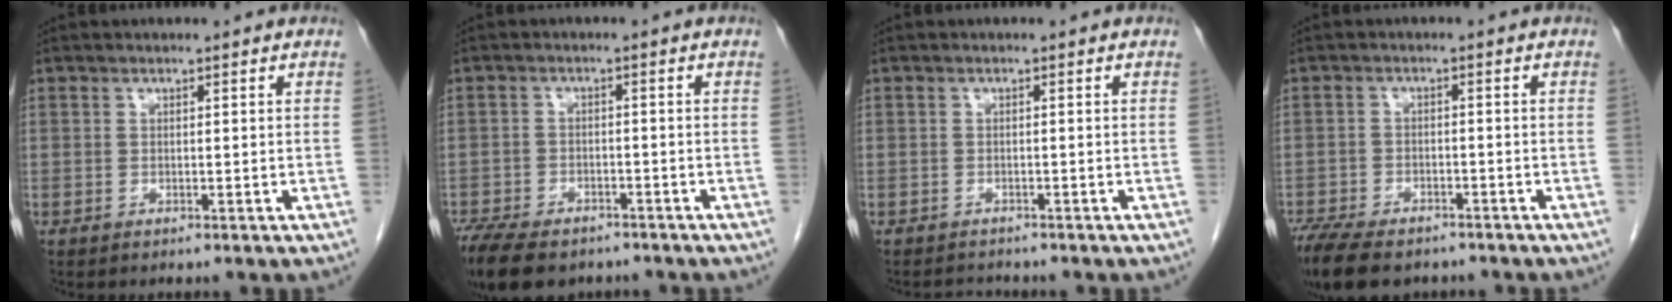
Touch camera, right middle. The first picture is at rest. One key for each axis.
{"total": 13.3, "fx": -9.7, "fy": 6.4, "fz": 6.5, "tx": -0.145, "ty": -0.011, "tz": -0.144}
{"total": 1.3, "fx": -1.3, "fy": 0.2, "fz": -0.4, "tx": 0.001, "ty": -0.007, "tz": -0.019}
{"total": 12.6, "fx": -9.5, "fy": 5.4, "fz": 6.2, "tx": -0.134, "ty": -0.010, "tz": -0.143}